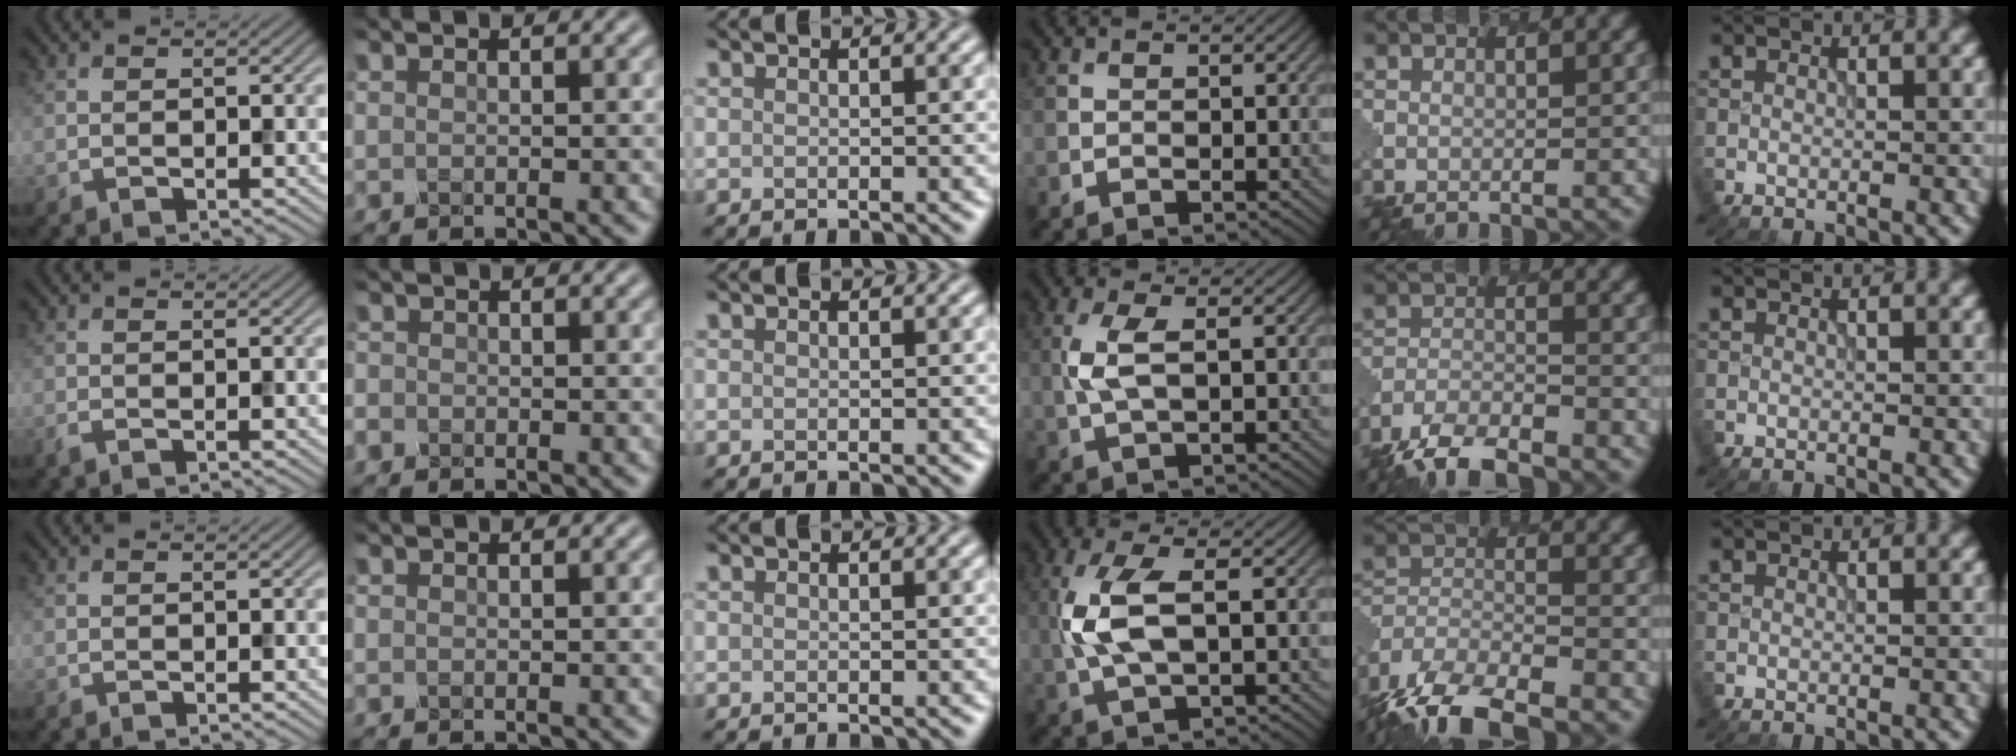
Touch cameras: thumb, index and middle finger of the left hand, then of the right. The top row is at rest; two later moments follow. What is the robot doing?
{"motion": "extract", "object": "pen bag"}